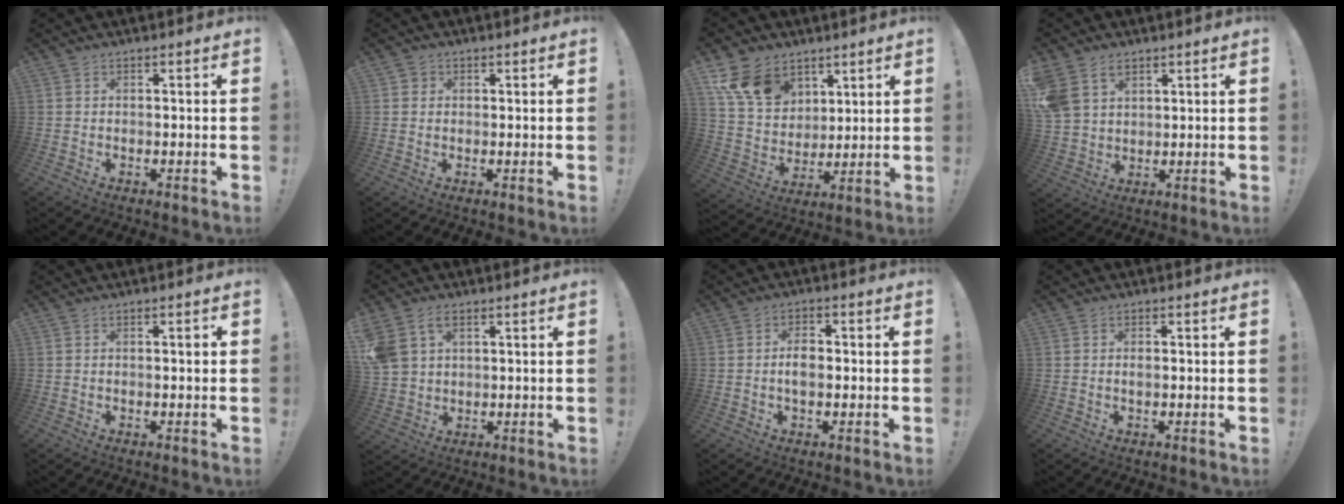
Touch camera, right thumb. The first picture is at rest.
{"total": 1.5, "force": [0.5, 1.4, 0.4], "torque": [0.000, 0.000, 0.009]}
{"total": 14.7, "force": [8.9, 9.9, 6.2], "torque": [-0.116, -0.042, 0.179]}
{"total": 8.0, "force": [4.6, 5.7, 3.2], "torque": [-0.064, -0.019, 0.094]}
{"total": 1.0, "force": [0.0, 0.0, 1.0], "torque": [-0.010, -0.002, -0.003]}
{"total": 7.2, "force": [3.5, 5.2, 3.7], "torque": [-0.065, -0.007, 0.069]}
{"total": 4.6, "force": [-0.5, 2.6, 3.7], "torque": [-0.058, 0.001, -0.014]}
{"total": 1.0, "force": [-0.2, 0.5, 0.8], "torque": [-0.014, 0.002, -0.005]}